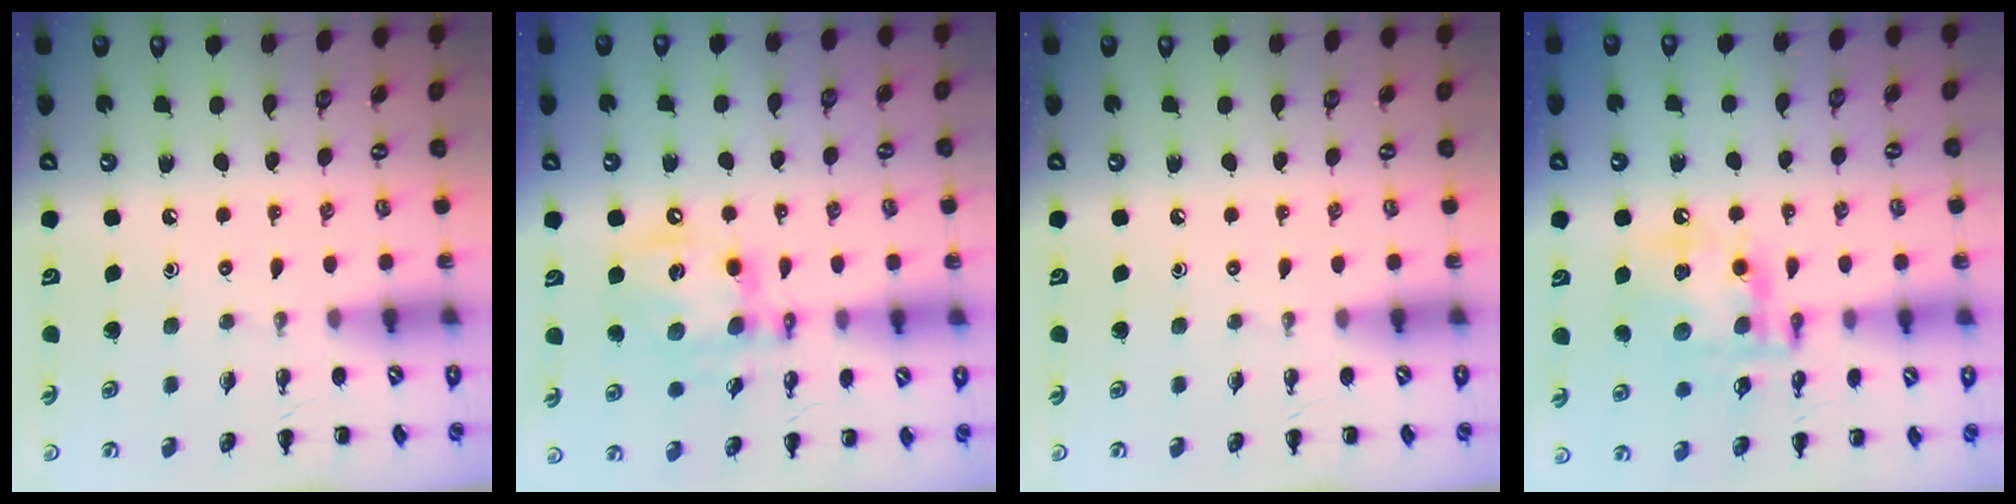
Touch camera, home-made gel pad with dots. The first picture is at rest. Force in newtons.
{"total": 14.5, "press": 14.1, "slide": 3.2}
{"total": 0.0}
{"total": 14.7, "press": 14.5, "slide": 2.5}